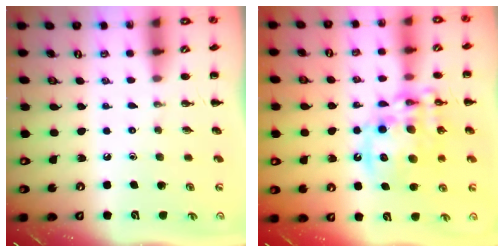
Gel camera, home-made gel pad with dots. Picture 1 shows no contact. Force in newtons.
{"total": 16.5, "press": 16.1, "slide": 3.8}